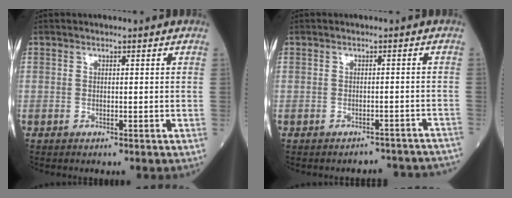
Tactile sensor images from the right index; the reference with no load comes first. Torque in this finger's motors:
{"motor_torque": [-0.45, -0.09, -0.06, -0.02]}